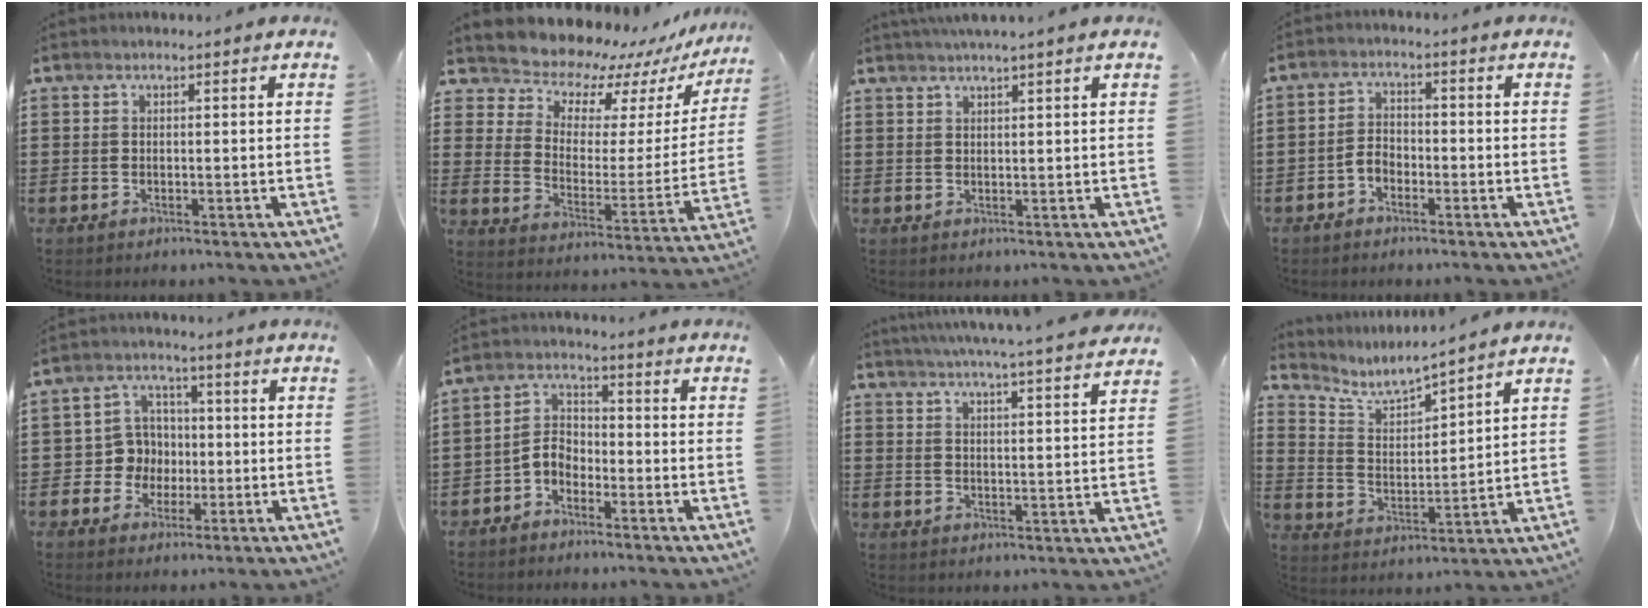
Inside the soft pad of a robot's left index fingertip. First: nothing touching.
{"total": 8.0, "force": [7.6, 2.4, 0.5], "torque": [-0.055, -0.072, 0.129]}
{"total": 1.8, "force": [1.6, -0.4, 0.7], "torque": [-0.015, 0.002, 0.030]}
{"total": 2.6, "force": [-1.6, 1.6, 1.3], "torque": [-0.036, 0.005, -0.036]}
{"total": 6.2, "force": [-0.3, 6.1, 1.3], "torque": [-0.041, 0.016, -0.005]}
{"total": 4.1, "force": [-3.0, 2.2, 1.7], "torque": [-0.048, 0.007, -0.067]}
{"total": 4.9, "force": [4.6, -0.9, 1.3], "torque": [-0.044, -0.032, 0.077]}
{"total": 5.3, "force": [4.9, 0.7, 1.7], "torque": [-0.060, -0.033, 0.081]}